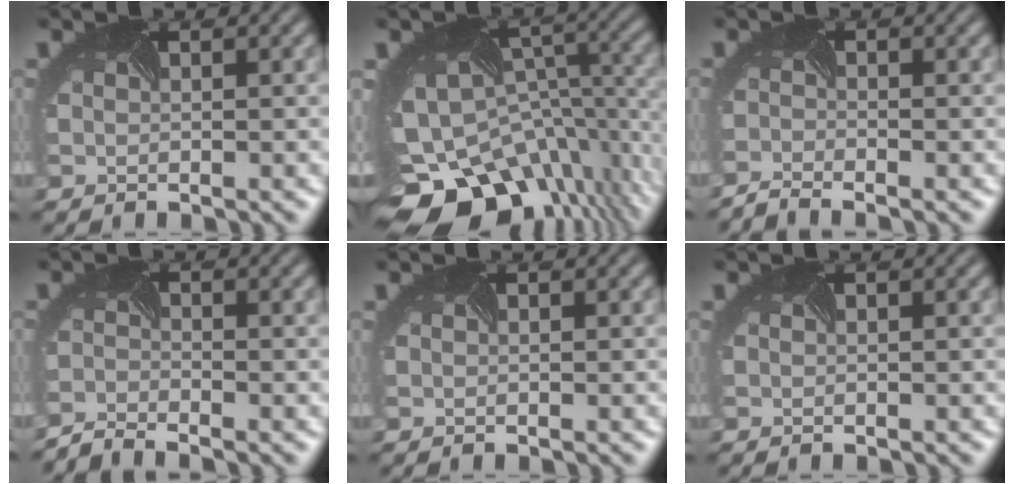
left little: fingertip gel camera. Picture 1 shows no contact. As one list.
[{"total": 15.7, "force": [-8.9, 9.9, 8.2], "torque": [-0.165, -0.024, -0.101]}, {"total": 2.4, "force": [-2.4, -0.5, -0.1], "torque": [-0.008, -0.008, -0.050]}, {"total": 3.0, "force": [-3.0, -0.4, -0.2], "torque": [-0.006, -0.007, -0.061]}, {"total": 0.0}, {"total": 0.0}]